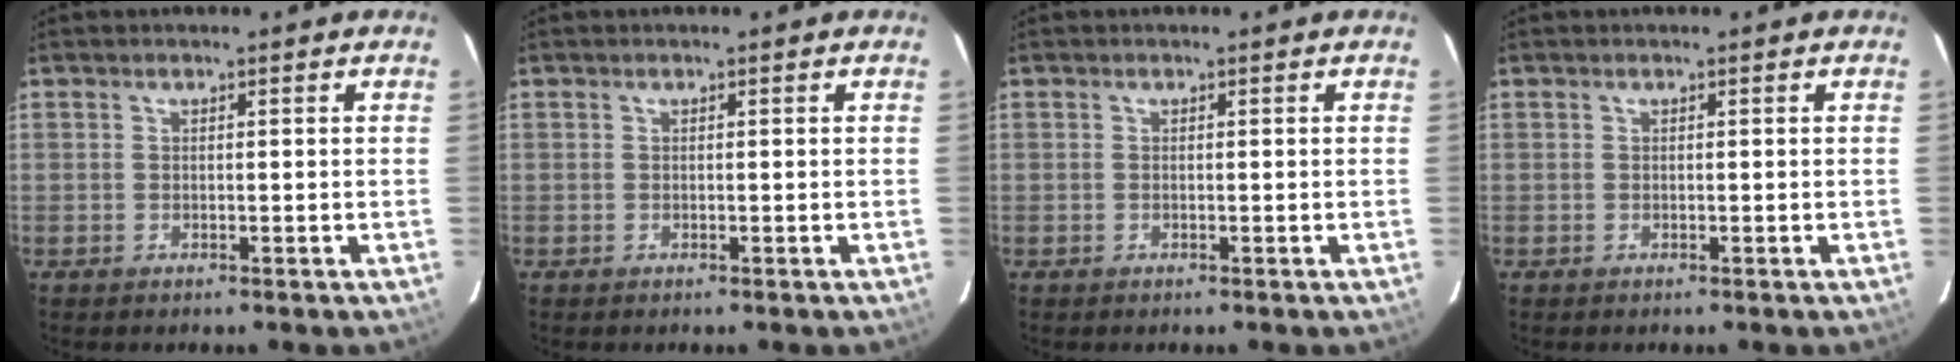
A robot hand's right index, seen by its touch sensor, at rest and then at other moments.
{"total": 0.0}
{"total": 0.0}
{"total": 0.0}